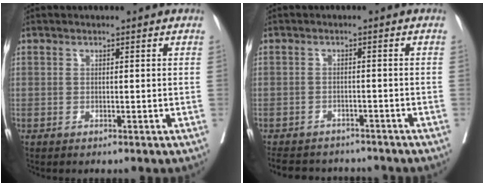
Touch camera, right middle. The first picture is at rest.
{"total": 8.7, "force": [-7.9, 3.2, 1.6], "torque": [-0.025, 0.005, -0.101]}